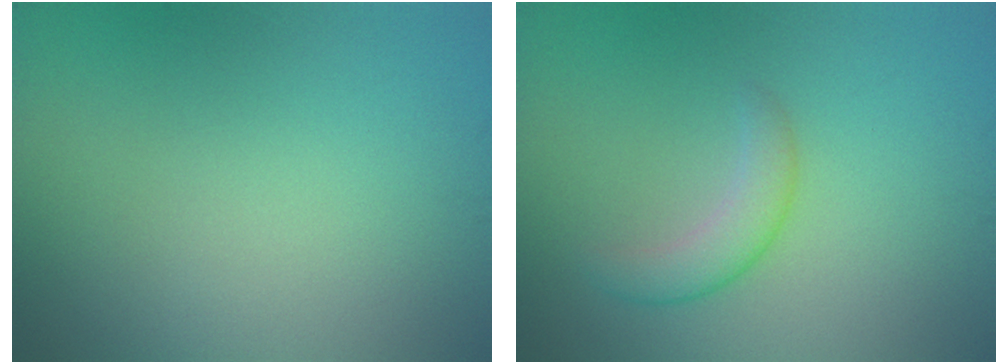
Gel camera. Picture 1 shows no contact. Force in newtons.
{"total": 2.4, "press": 2.4, "slide": 0.1}